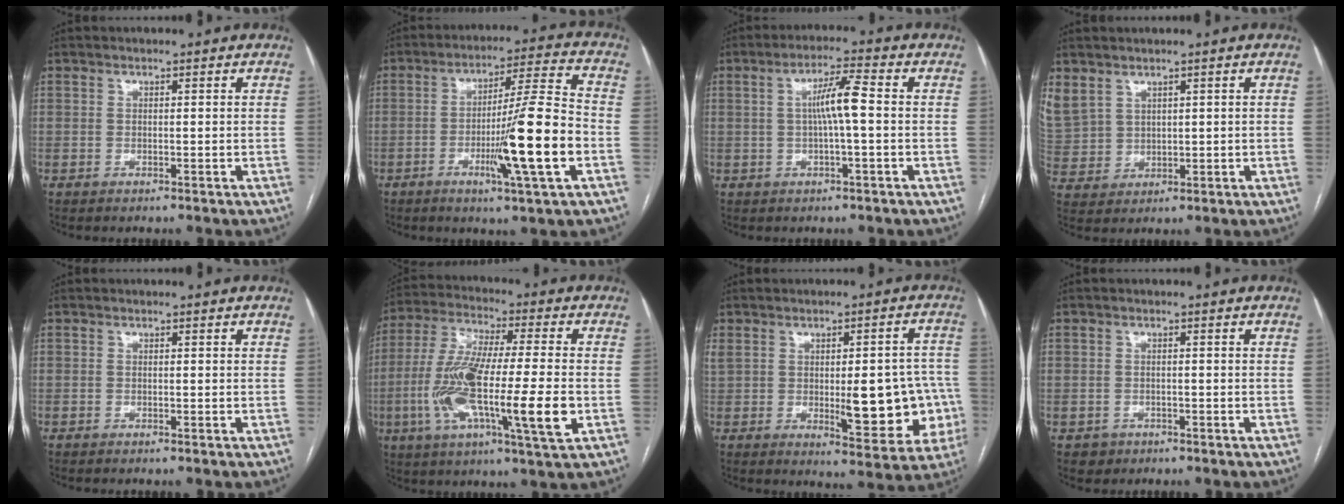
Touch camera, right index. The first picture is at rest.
{"total": 14.4, "force": [-4.0, -0.6, 13.8], "torque": [-0.225, -0.009, -0.069]}
{"total": 5.8, "force": [0.1, 0.1, 5.8], "torque": [-0.104, 0.012, 0.002]}
{"total": 10.4, "force": [5.3, 8.0, 4.1], "torque": [-0.136, 0.021, 0.133]}
{"total": 0.0}
{"total": 18.9, "force": [-4.0, 1.9, 18.3], "torque": [-0.344, -0.014, -0.072]}
{"total": 15.6, "force": [-1.4, 5.9, 14.4], "torque": [-0.193, 0.021, 0.005]}
{"total": 2.2, "force": [-1.1, 2.0, 0.0], "torque": [0.003, 0.009, -0.016]}